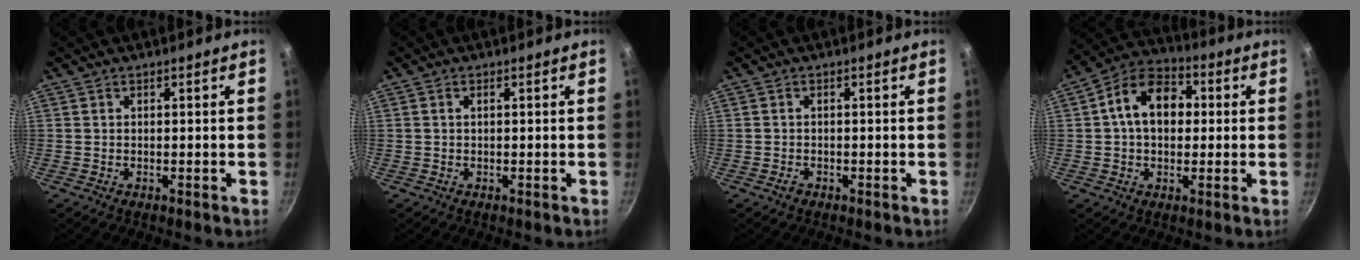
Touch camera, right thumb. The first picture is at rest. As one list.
[{"total": 0.6, "force": [0.1, 0.3, 0.5], "torque": [-0.010, 0.003, 0.002]}, {"total": 1.0, "force": [-0.7, 0.7, 0.4], "torque": [-0.010, 0.004, -0.013]}, {"total": 12.8, "force": [1.7, 9.0, 8.9], "torque": [-0.109, 0.027, 0.008]}]